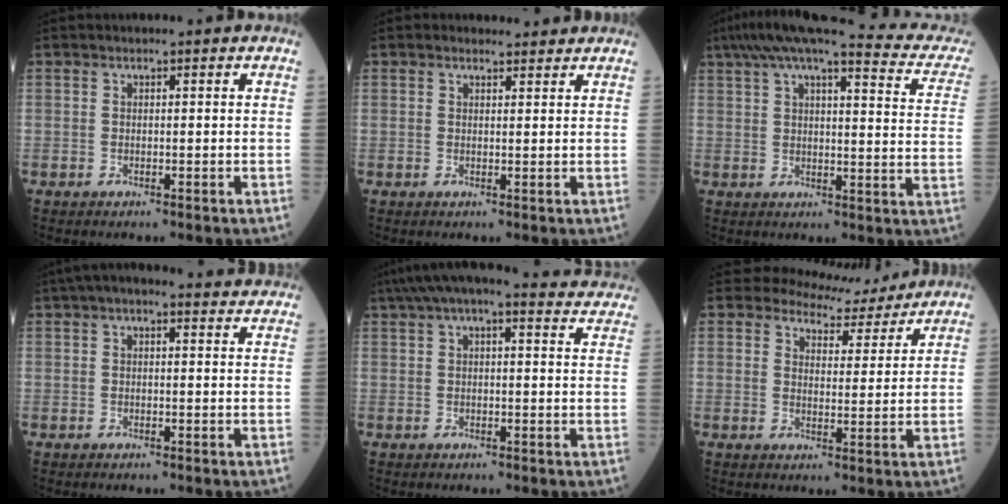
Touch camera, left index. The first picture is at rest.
{"total": 1.9, "force": [1.8, 0.7, 0.0], "torque": [-0.007, 0.005, 0.024]}
{"total": 23.6, "force": [20.7, 1.8, 11.3], "torque": [-0.159, -0.022, 0.246]}
{"total": 9.1, "force": [7.7, 2.3, 4.3], "torque": [-0.061, 0.042, 0.096]}
{"total": 18.2, "force": [16.1, 3.9, 7.6], "torque": [-0.114, 0.052, 0.198]}
{"total": 7.2, "force": [6.9, 2.1, 0.1], "torque": [-0.004, -0.009, 0.089]}